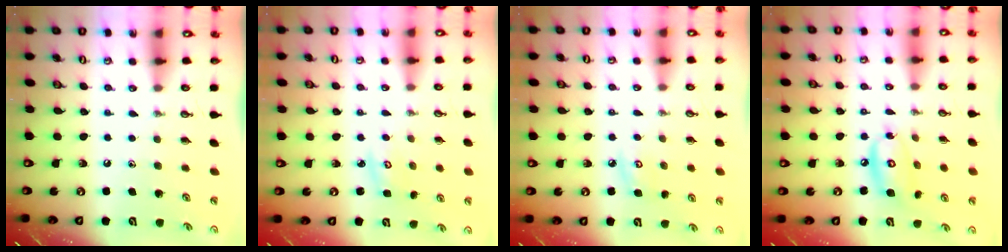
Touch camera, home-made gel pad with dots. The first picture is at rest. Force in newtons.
{"total": 3.1, "press": 3.0, "slide": 0.4}
{"total": 5.3, "press": 5.2, "slide": 0.6}
{"total": 10.2, "press": 10.2, "slide": 0.9}